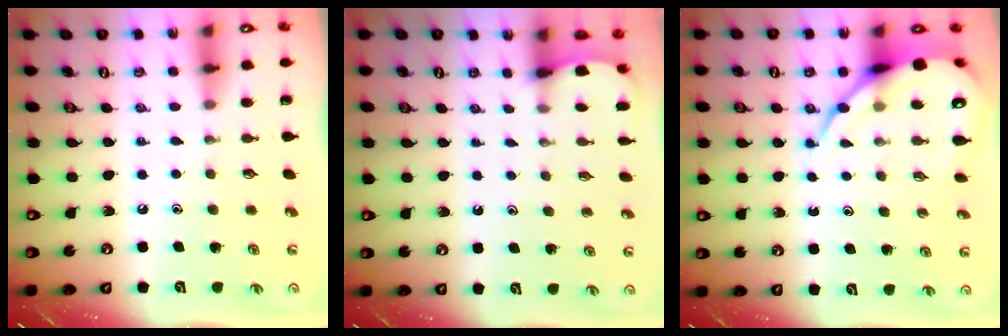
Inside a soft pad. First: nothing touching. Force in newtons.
{"total": 1.3, "press": 1.3, "slide": 0.1}
{"total": 10.9, "press": 10.9, "slide": 1.3}